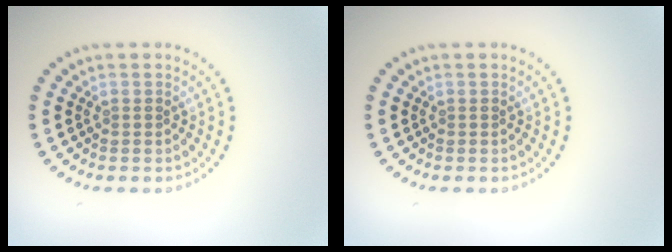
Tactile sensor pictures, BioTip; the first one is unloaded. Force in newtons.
{"total": 0.0}